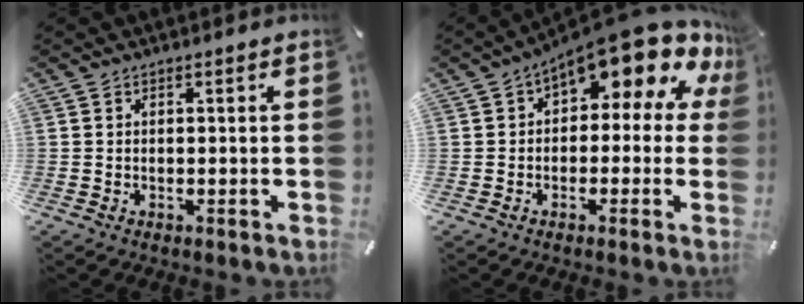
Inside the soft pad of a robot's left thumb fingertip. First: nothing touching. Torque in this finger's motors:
{"motor_torque": [2.05, 2.95, 2.11, -0.67, 0.15]}